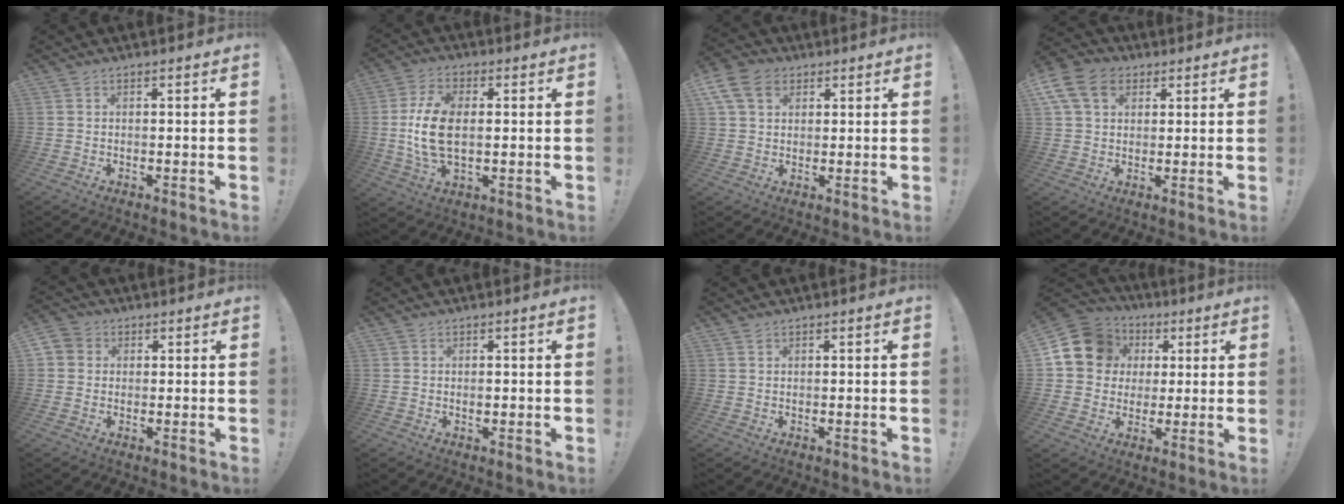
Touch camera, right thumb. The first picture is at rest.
{"total": 13.2, "force": [0.3, 7.6, 10.8], "torque": [-0.223, -0.001, 0.007]}
{"total": 10.4, "force": [4.4, 7.5, 5.7], "torque": [-0.102, -0.007, 0.089]}
{"total": 12.3, "force": [4.9, 8.9, 6.9], "torque": [-0.133, -0.010, 0.097]}
{"total": 3.9, "force": [0.7, 3.7, 1.0], "torque": [-0.020, 0.008, 0.015]}
{"total": 0.6, "force": [-0.1, 0.5, 0.4], "torque": [-0.001, -0.002, -0.003]}
{"total": 0.7, "force": [0.6, 0.3, 0.2], "torque": [-0.002, -0.002, 0.011]}
{"total": 14.0, "force": [4.3, 12.1, 5.7], "torque": [-0.090, -0.014, 0.092]}